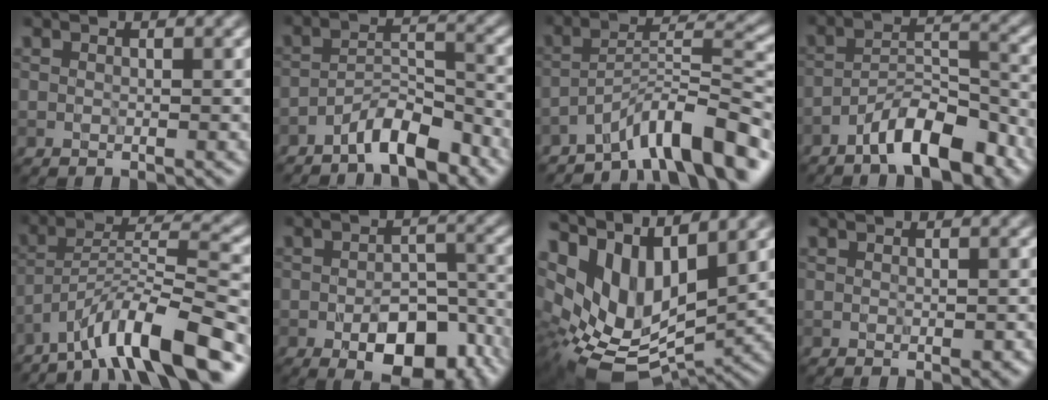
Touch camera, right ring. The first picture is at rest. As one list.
[{"total": 5.1, "force": [-4.0, 1.4, 2.8], "torque": [-0.041, 0.010, -0.076]}, {"total": 8.1, "force": [-6.3, 1.5, 4.8], "torque": [-0.061, 0.014, -0.112]}, {"total": 7.4, "force": [-5.2, 2.2, 4.7], "torque": [-0.068, 0.013, -0.092]}, {"total": 10.1, "force": [-7.4, 1.6, 6.7], "torque": [-0.100, 0.017, -0.137]}, {"total": 8.5, "force": [-3.9, 4.5, 6.1], "torque": [-0.087, -0.015, -0.049]}, {"total": 13.4, "force": [3.5, 7.3, 10.7], "torque": [-0.208, -0.006, 0.081]}, {"total": 0.8, "force": [-0.1, 0.4, 0.7], "torque": [-0.012, -0.004, 0.001]}]